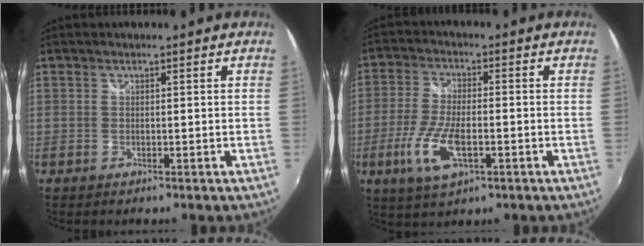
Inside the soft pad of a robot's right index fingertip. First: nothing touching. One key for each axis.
{"total": 9.9, "fx": -3.4, "fy": 3.7, "fz": 8.6, "tx": -0.185, "ty": -0.012, "tz": -0.065}